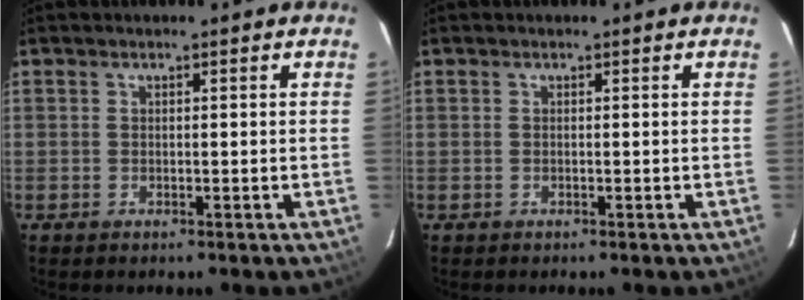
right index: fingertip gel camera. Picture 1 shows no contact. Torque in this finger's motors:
{"motor_torque": [0.00, 0.00, 0.00, 0.00]}